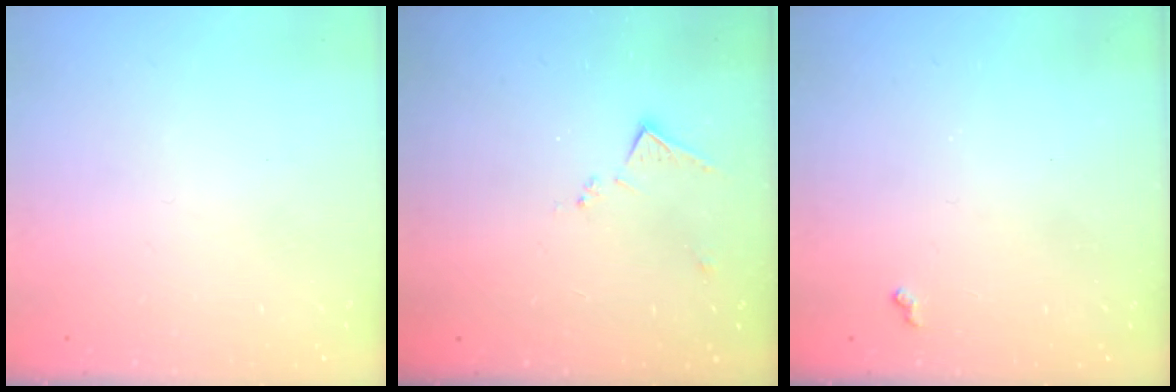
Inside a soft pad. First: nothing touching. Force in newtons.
{"total": 7.6, "press": 7.6, "slide": 0.1}
{"total": 3.9, "press": 3.9, "slide": 0.6}